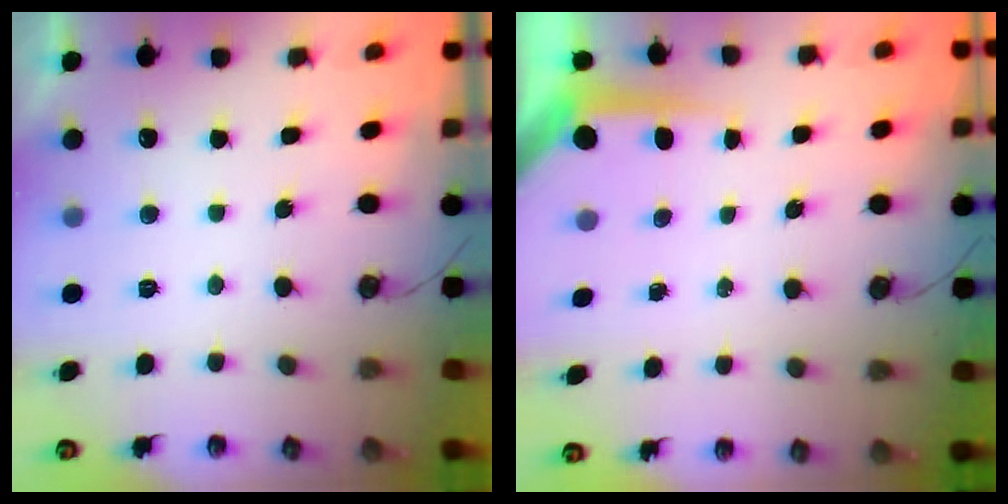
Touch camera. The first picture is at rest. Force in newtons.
{"total": 5.2, "press": 5.2, "slide": 0.4}